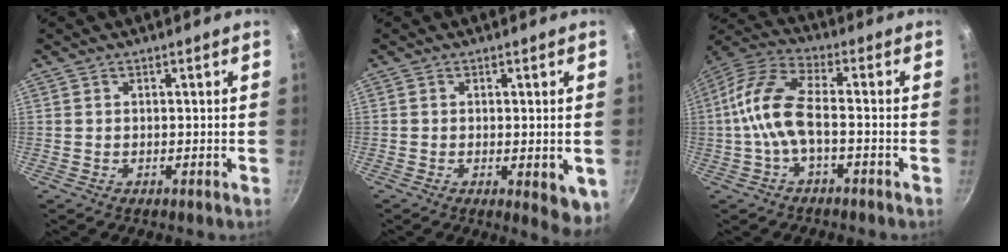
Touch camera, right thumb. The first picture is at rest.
{"total": 5.6, "force": [-1.0, 2.2, 5.1], "torque": [-0.062, -0.013, -0.011]}
{"total": 10.6, "force": [-2.3, 4.6, 9.3], "torque": [-0.203, 0.035, -0.059]}